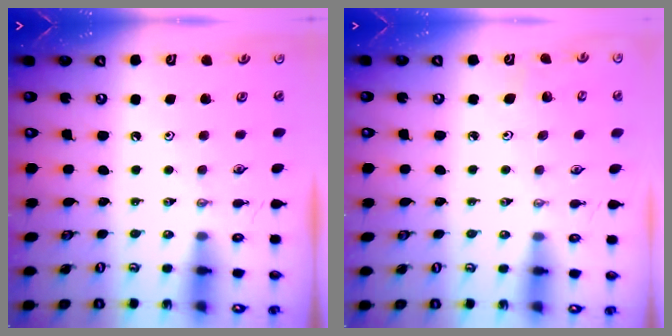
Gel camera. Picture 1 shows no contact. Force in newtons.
{"total": 3.0, "press": 3.0, "slide": 0.3}